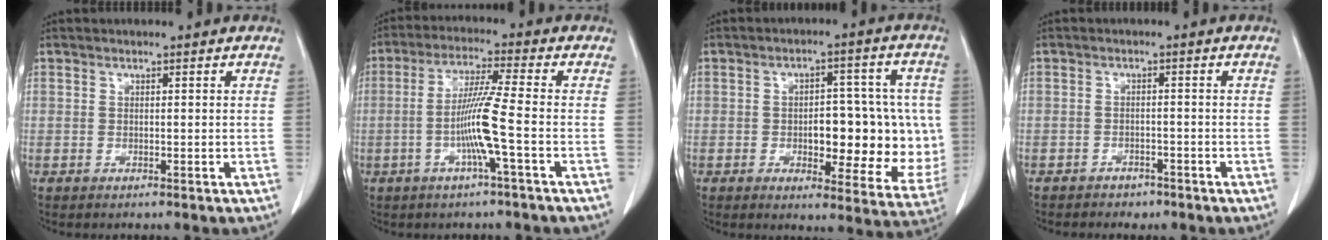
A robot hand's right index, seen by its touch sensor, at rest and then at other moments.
{"total": 8.3, "force": [-2.2, -1.2, 7.9], "torque": [-0.158, -0.003, -0.043]}
{"total": 13.9, "force": [-1.0, 6.2, 12.5], "torque": [-0.144, 0.019, -0.001]}
{"total": 3.5, "force": [-2.8, 1.9, 0.7], "torque": [-0.015, 0.005, -0.034]}